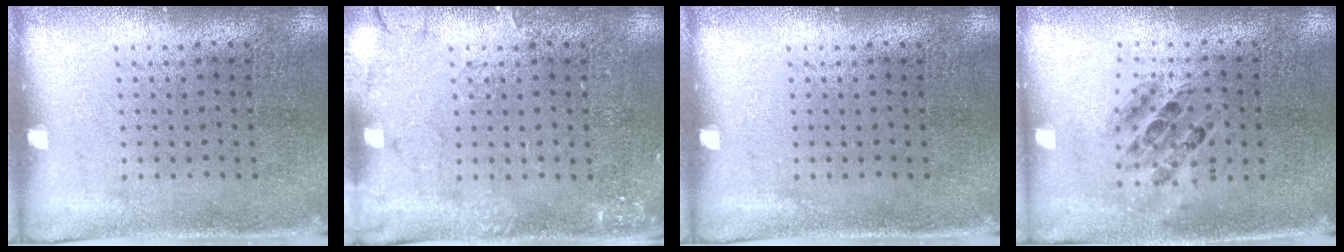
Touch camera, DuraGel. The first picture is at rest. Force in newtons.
{"total": 2.2, "press": 2.2, "slide": 0.4}
{"total": 0.0}
{"total": 0.7, "press": 0.6, "slide": 0.2}